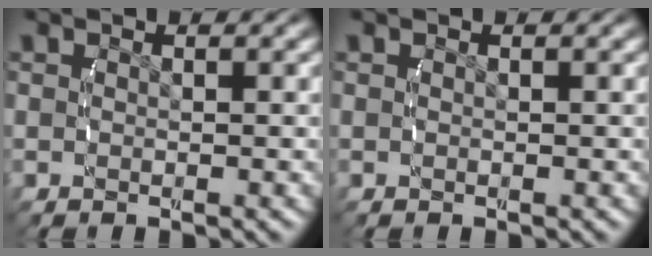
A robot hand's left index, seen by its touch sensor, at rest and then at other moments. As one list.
[{"total": 0.0}]